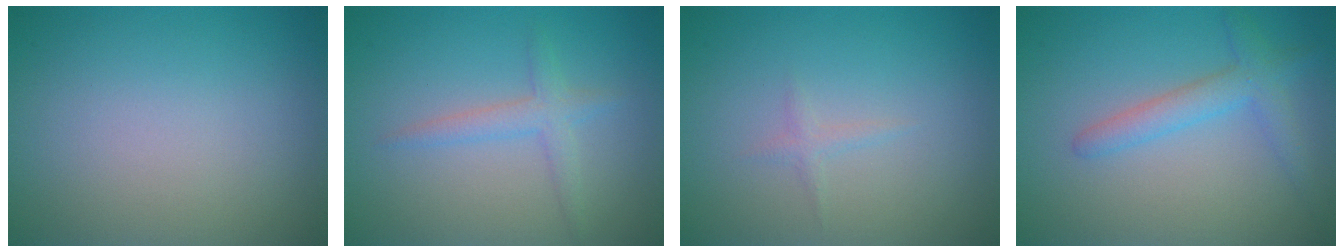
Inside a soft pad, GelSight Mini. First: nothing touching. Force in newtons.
{"total": 2.0, "press": 2.0, "slide": 0.1}
{"total": 0.8, "press": 0.8, "slide": 0.1}
{"total": 2.8, "press": 2.8, "slide": 0.3}